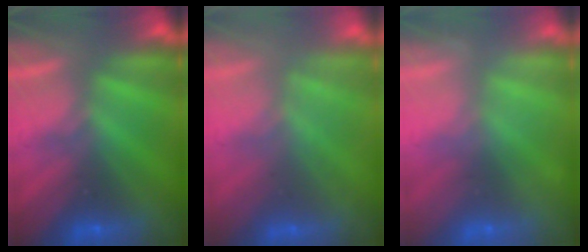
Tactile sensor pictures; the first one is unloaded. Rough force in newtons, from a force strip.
{"total": 1.8}
{"total": 2.4}